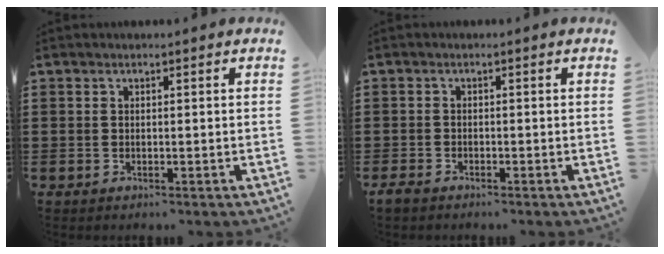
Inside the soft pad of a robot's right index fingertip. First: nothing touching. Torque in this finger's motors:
{"motor_torque": [-2.14, 0.00, -1.05, -0.21]}